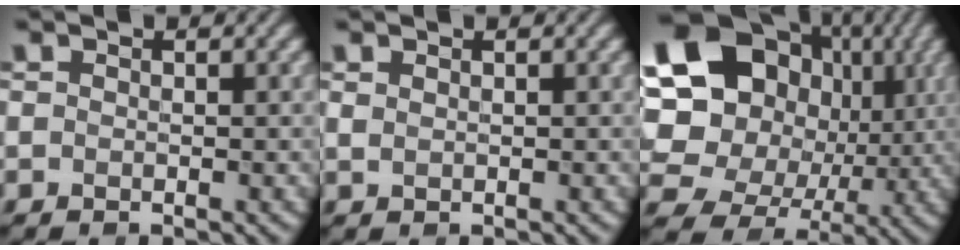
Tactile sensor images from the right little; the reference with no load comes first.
{"total": 0.6, "force": [0.5, 0.2, 0.3], "torque": [-0.010, 0.000, 0.013]}
{"total": 20.2, "force": [3.9, 17.3, 9.8], "torque": [-0.207, 0.033, 0.050]}